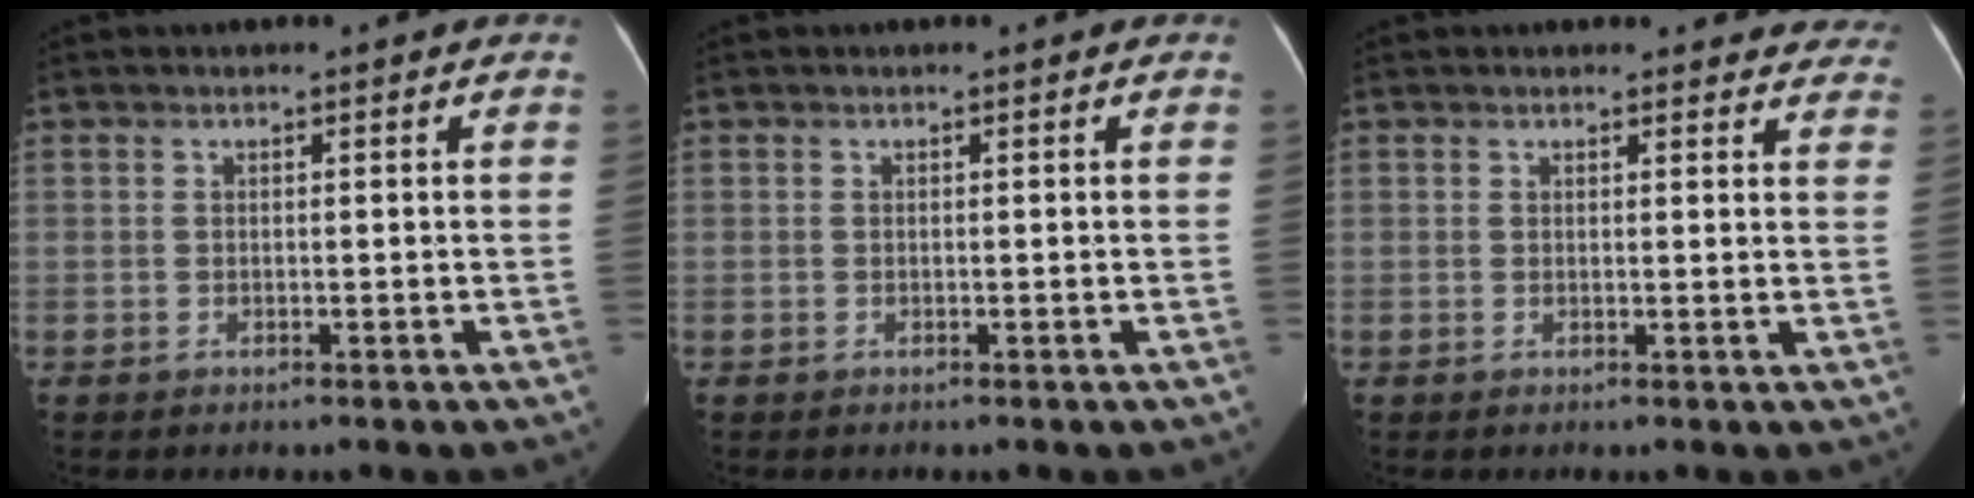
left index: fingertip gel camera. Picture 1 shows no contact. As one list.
[{"total": 0.0}, {"total": 10.5, "force": [9.9, 3.1, 1.3], "torque": [0.033, -0.013, 0.074]}]